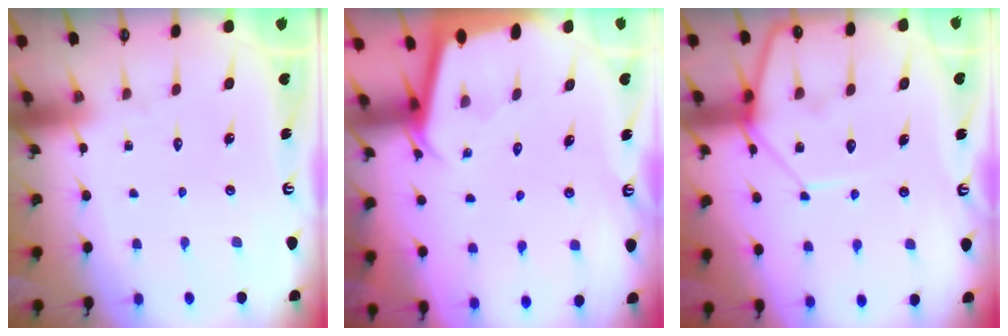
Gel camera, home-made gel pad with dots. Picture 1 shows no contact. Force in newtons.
{"total": 2.2, "press": 2.2, "slide": 0.1}
{"total": 9.0, "press": 8.9, "slide": 0.8}